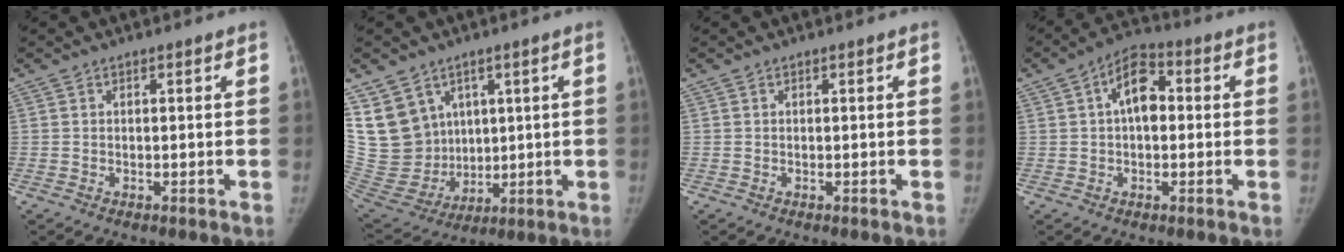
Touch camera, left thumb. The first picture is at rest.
{"total": 14.9, "force": [6.8, 12.0, 5.5], "torque": [-0.085, -0.017, 0.160]}
{"total": 0.0}
{"total": 7.9, "force": [0.9, 4.8, 6.2], "torque": [-0.086, 0.020, 0.001]}